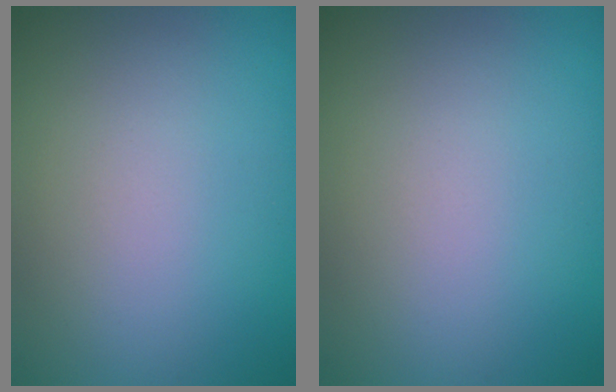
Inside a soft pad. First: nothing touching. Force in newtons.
{"total": 0.0}